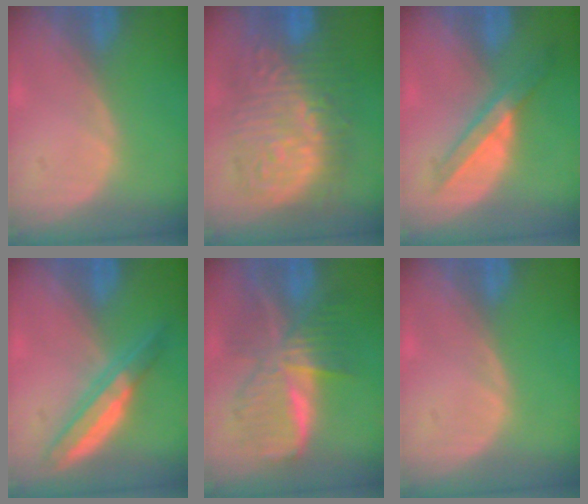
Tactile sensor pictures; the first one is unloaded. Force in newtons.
{"total": 13.3, "press": 13.2, "slide": 1.3}
{"total": 5.7, "press": 5.2, "slide": 2.4}
{"total": 5.4, "press": 5.3, "slide": 1.3}
{"total": 9.3, "press": 9.3, "slide": 0.7}
{"total": 0.0}